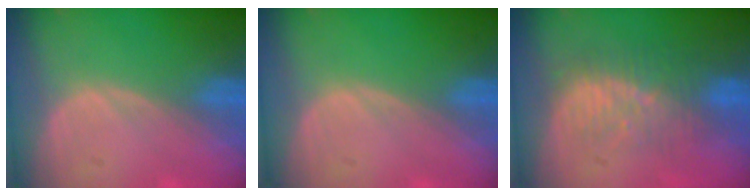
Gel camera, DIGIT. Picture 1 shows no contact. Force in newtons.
{"total": 0.0}
{"total": 8.4, "press": 7.8, "slide": 3.0}